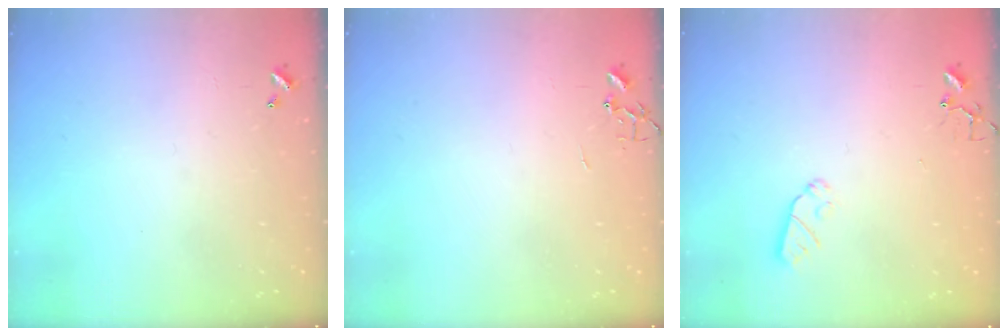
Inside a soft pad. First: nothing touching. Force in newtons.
{"total": 0.0}
{"total": 5.4, "press": 5.4, "slide": 0.4}